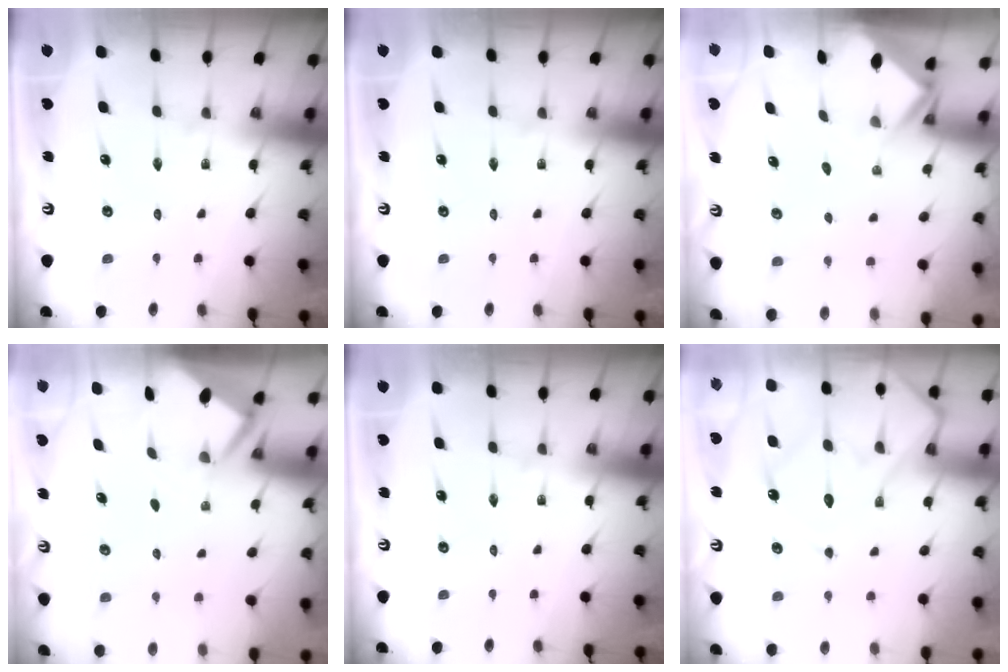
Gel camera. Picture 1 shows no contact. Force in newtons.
{"total": 0.0}
{"total": 2.6, "press": 2.6, "slide": 0.2}
{"total": 2.5, "press": 2.5, "slide": 0.0}
{"total": 0.0}
{"total": 15.0, "press": 14.9, "slide": 1.4}